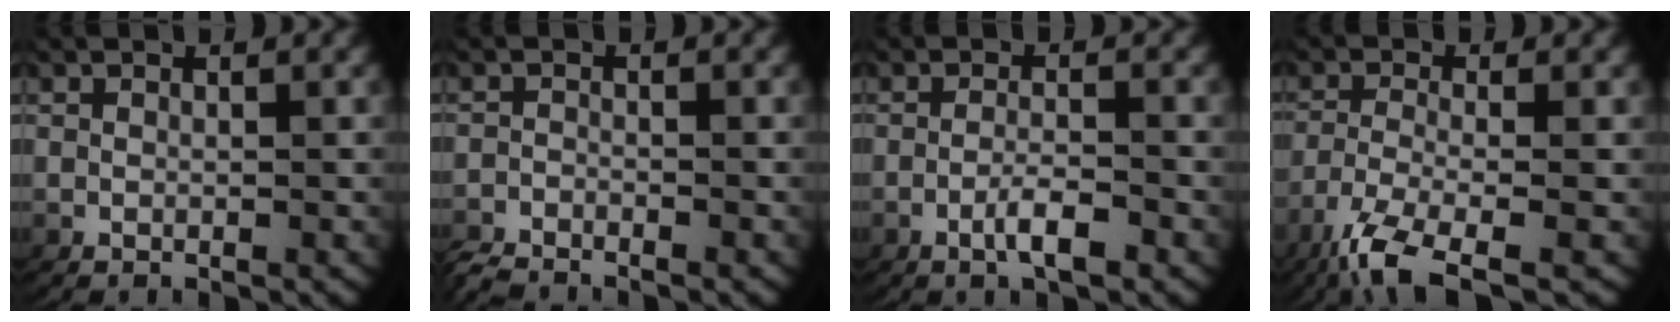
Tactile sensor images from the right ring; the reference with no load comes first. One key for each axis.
{"total": 2.2, "fx": -2.2, "fy": 0.5, "fz": 0.1, "tx": -0.008, "ty": -0.012, "tz": -0.039}
{"total": 2.7, "fx": -1.6, "fy": 0.6, "fz": 2.2, "tx": -0.047, "ty": -0.007, "tz": -0.026}
{"total": 6.6, "fx": -4.1, "fy": 2.3, "fz": 4.6, "tx": -0.109, "ty": -0.038, "tz": -0.046}